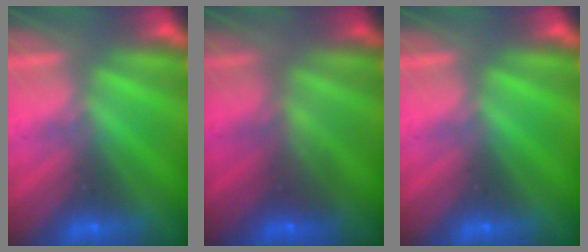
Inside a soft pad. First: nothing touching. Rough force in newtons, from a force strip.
{"total": 2.1}
{"total": 0.0}